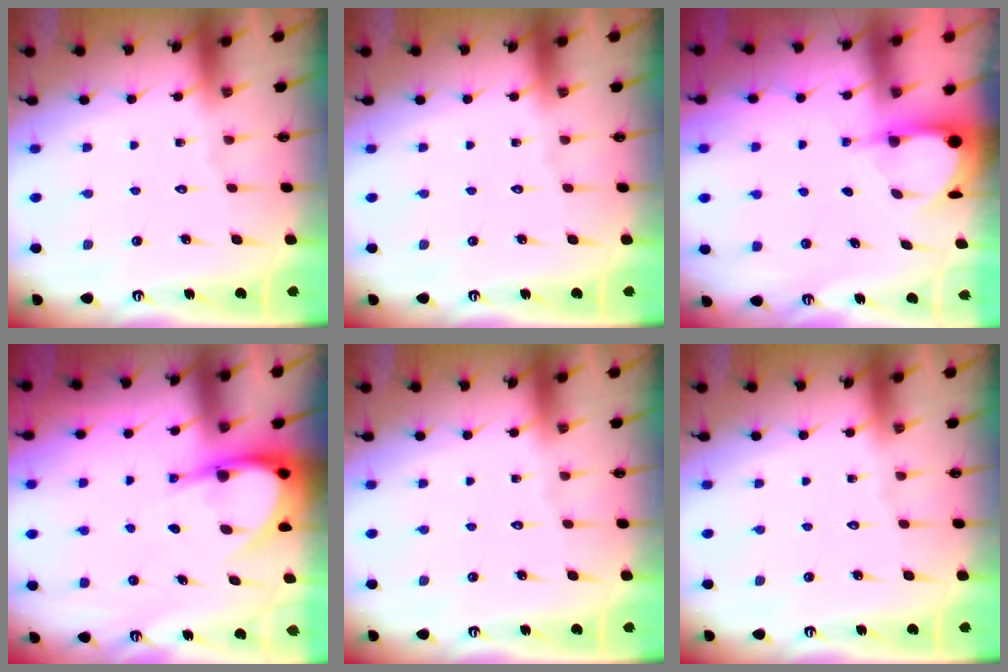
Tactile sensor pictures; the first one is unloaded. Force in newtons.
{"total": 0.0}
{"total": 3.9, "press": 3.9, "slide": 0.3}
{"total": 6.5, "press": 6.5, "slide": 0.8}
{"total": 0.0}
{"total": 0.0}